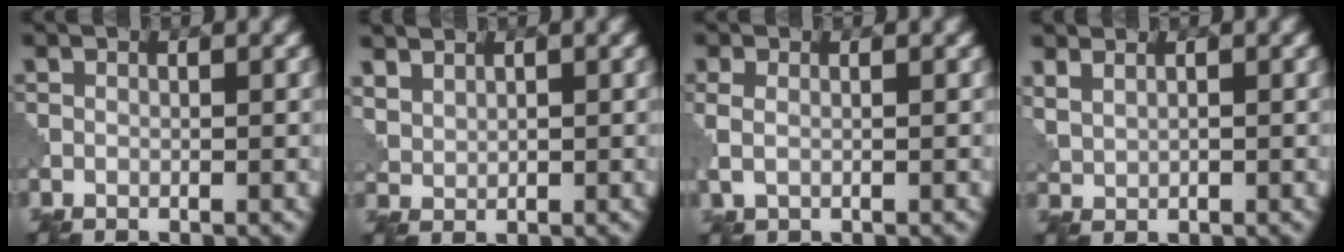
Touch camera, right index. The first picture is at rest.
{"total": 3.3, "force": [2.6, 1.7, 1.1], "torque": [-0.036, -0.001, 0.067]}
{"total": 1.9, "force": [0.2, 1.2, 1.4], "torque": [-0.036, -0.001, 0.005]}
{"total": 2.6, "force": [1.9, 1.4, 1.2], "torque": [-0.035, 0.008, 0.036]}